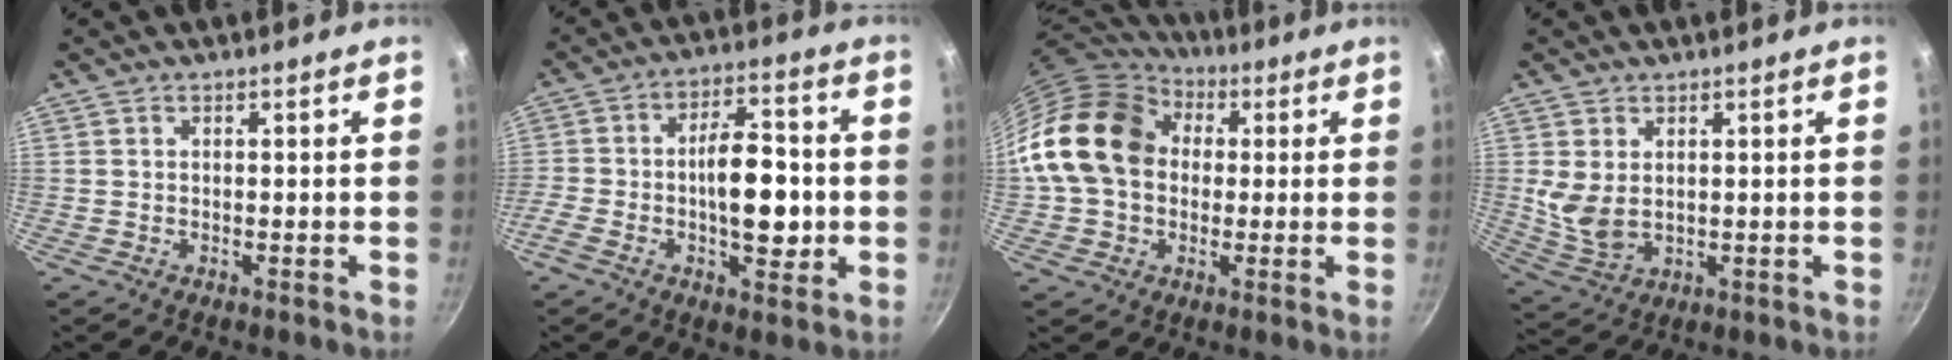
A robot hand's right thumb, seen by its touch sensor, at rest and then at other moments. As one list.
[{"total": 13.5, "force": [-2.4, 6.6, 11.5], "torque": [-0.166, 0.036, -0.045]}, {"total": 18.4, "force": [2.2, 14.4, 11.2], "torque": [-0.187, 0.037, 0.029]}, {"total": 6.6, "force": [1.4, 4.2, 4.9], "torque": [-0.093, -0.018, 0.042]}]